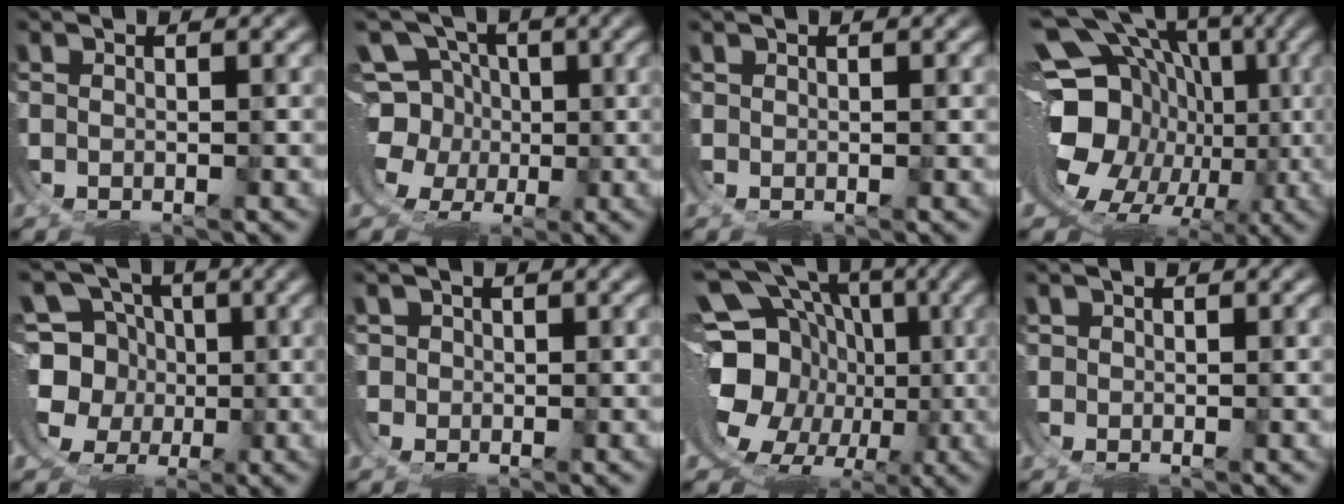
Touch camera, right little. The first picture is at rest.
{"total": 11.0, "force": [-0.1, 10.3, 4.0], "torque": [-0.103, -0.037, -0.004]}
{"total": 0.0}
{"total": 19.3, "force": [-0.7, 15.6, 11.4], "torque": [-0.211, -0.041, -0.010]}
{"total": 12.6, "force": [-0.1, 11.7, 4.7], "torque": [-0.127, -0.044, -0.005]}
{"total": 1.4, "force": [0.2, 1.4, -0.2], "torque": [-0.002, 0.000, 0.002]}
{"total": 17.5, "force": [-0.1, 14.7, 9.4], "torque": [-0.181, -0.038, -0.008]}
{"total": 0.6, "force": [0.2, 0.5, -0.2], "torque": [0.003, -0.002, 0.005]}